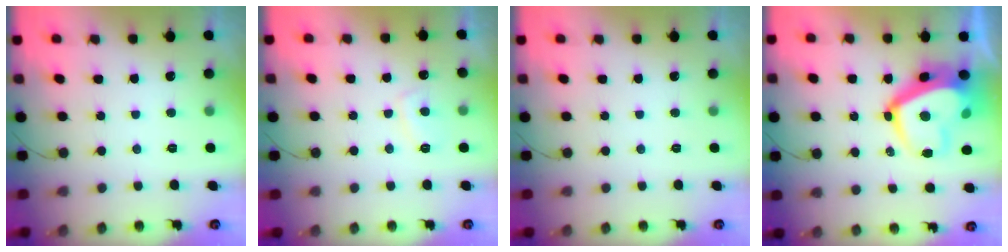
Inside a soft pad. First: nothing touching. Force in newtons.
{"total": 3.5, "press": 3.4, "slide": 0.8}
{"total": 0.0}
{"total": 15.4, "press": 15.4, "slide": 1.2}